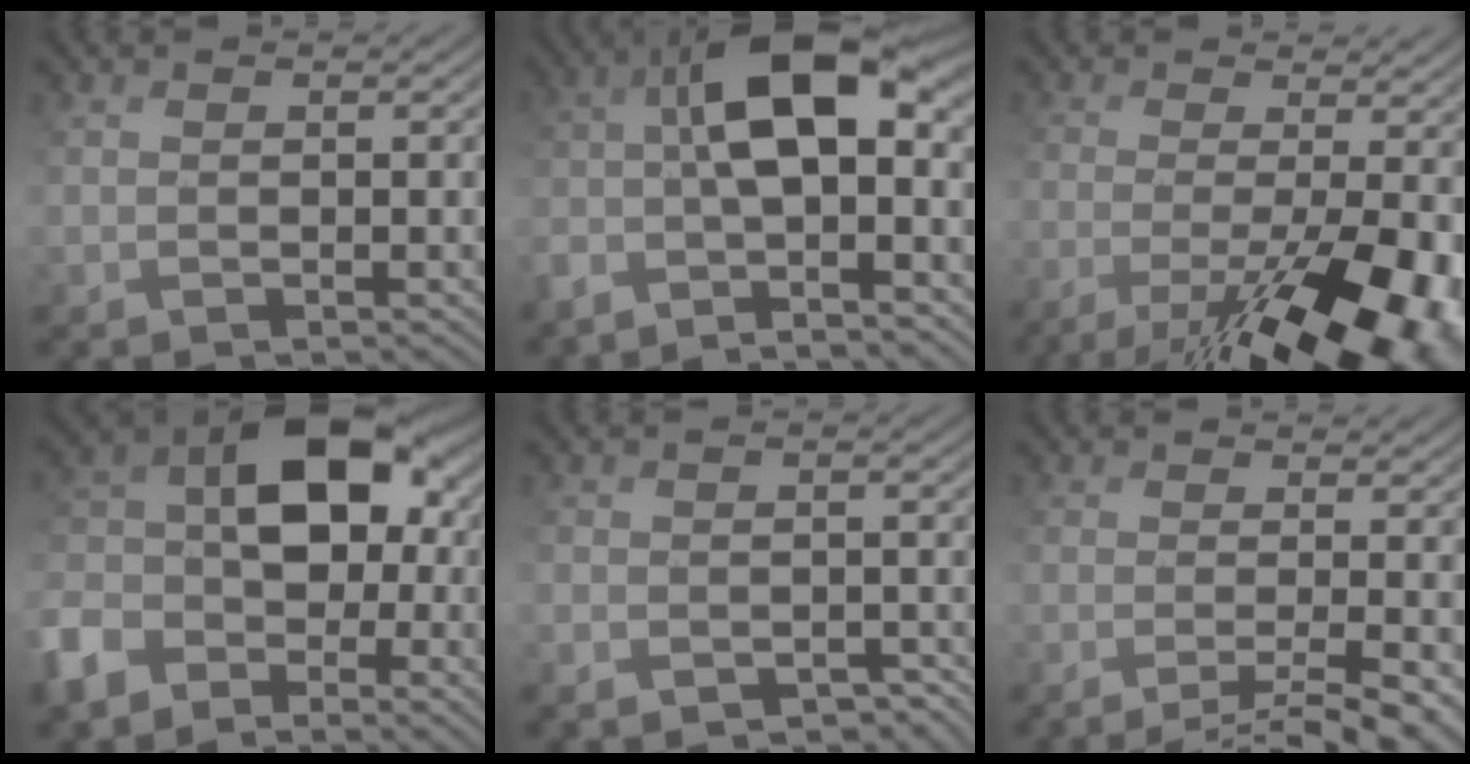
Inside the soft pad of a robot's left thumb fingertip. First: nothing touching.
{"total": 12.2, "force": [-2.8, 4.1, 11.1], "torque": [-0.210, -0.004, -0.061]}
{"total": 15.1, "force": [-6.9, 5.1, 12.5], "torque": [-0.217, -0.020, -0.096]}
{"total": 13.9, "force": [-4.8, 8.9, 9.5], "torque": [-0.200, -0.001, -0.110]}
{"total": 6.6, "force": [-5.5, 2.9, 2.2], "torque": [-0.030, -0.008, -0.083]}
{"total": 7.4, "force": [-4.4, 1.4, 5.8], "torque": [-0.080, 0.000, -0.066]}